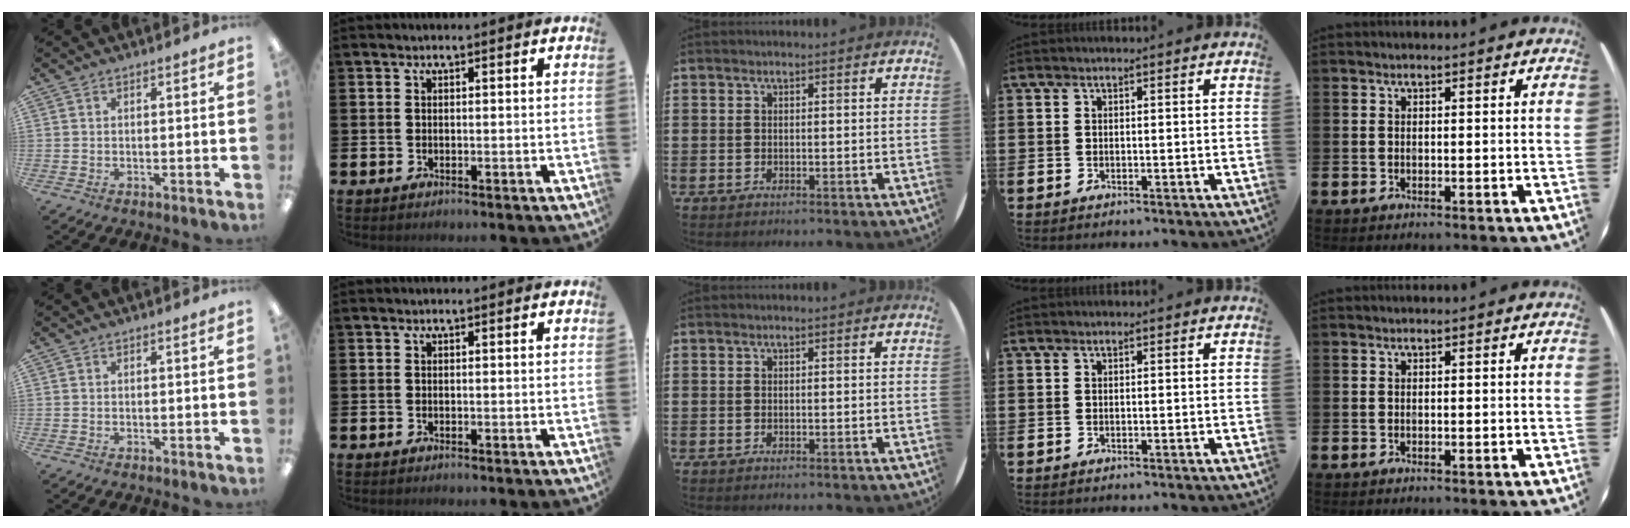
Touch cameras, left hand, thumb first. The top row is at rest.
{}